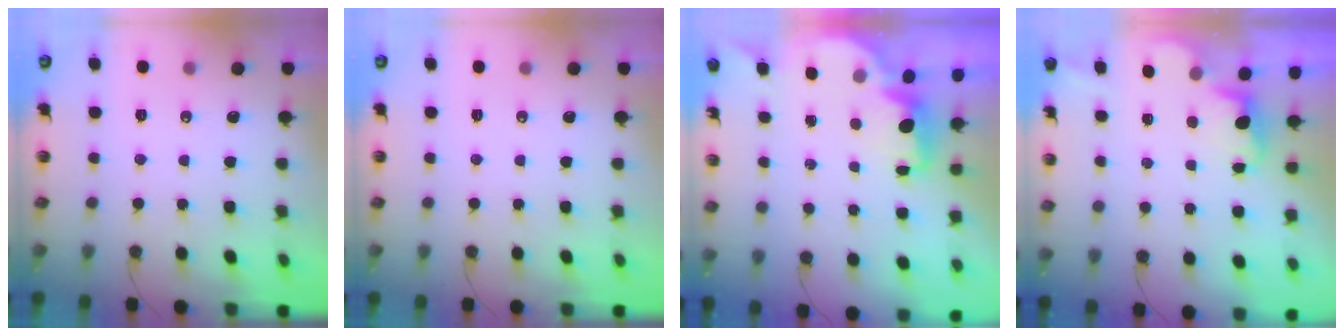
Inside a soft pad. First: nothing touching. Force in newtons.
{"total": 0.0}
{"total": 1.7, "press": 1.5, "slide": 0.7}
{"total": 1.0, "press": 0.7, "slide": 0.8}